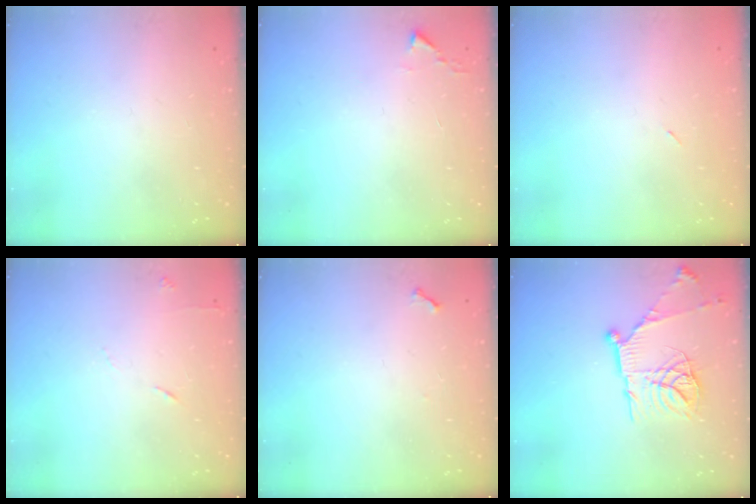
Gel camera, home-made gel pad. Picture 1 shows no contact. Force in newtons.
{"total": 2.4, "press": 2.4, "slide": 0.3}
{"total": 2.3, "press": 1.9, "slide": 1.2}
{"total": 6.6, "press": 6.6, "slide": 0.8}
{"total": 3.8, "press": 3.8, "slide": 0.5}
{"total": 17.9, "press": 17.8, "slide": 1.6}